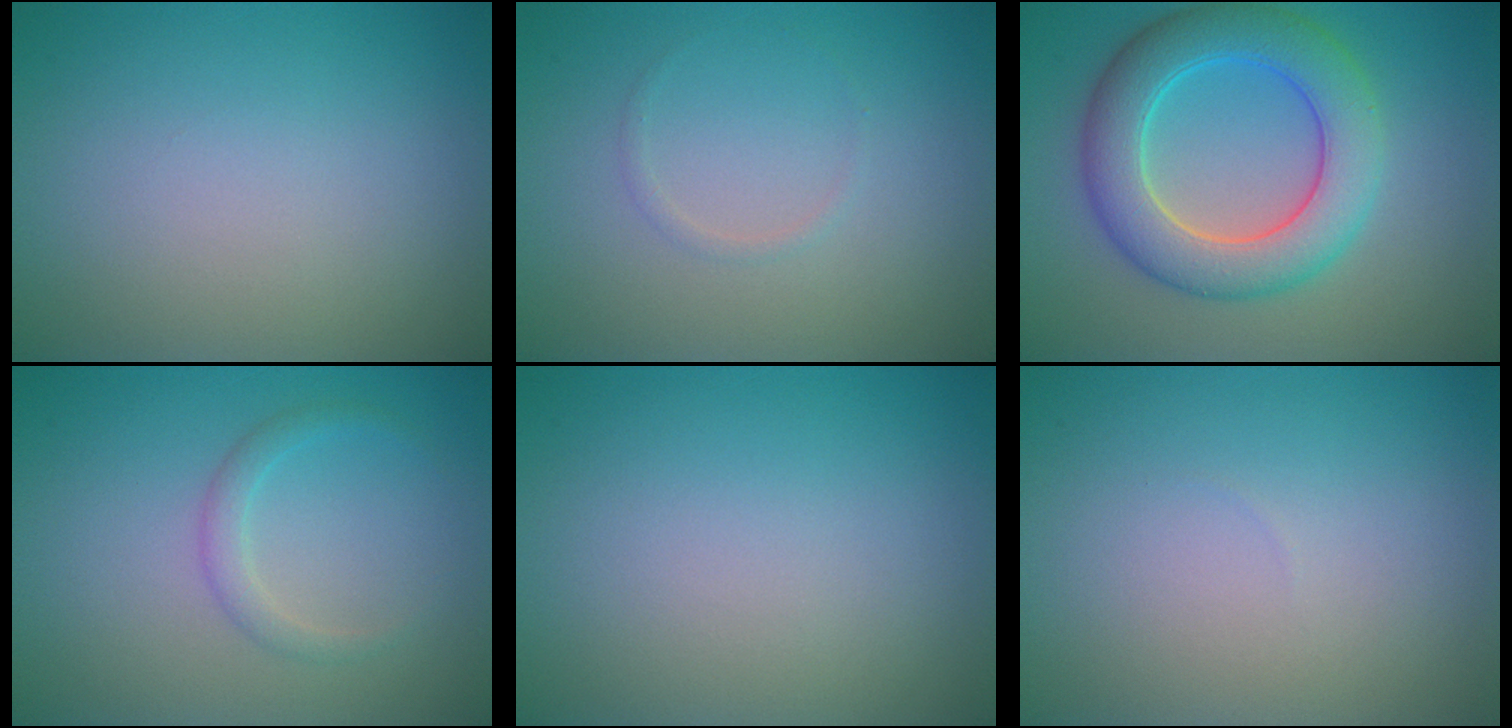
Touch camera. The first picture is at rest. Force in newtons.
{"total": 0.6, "press": 0.6, "slide": 0.0}
{"total": 7.3, "press": 7.3, "slide": 0.2}
{"total": 1.5, "press": 1.5, "slide": 0.0}
{"total": 0.0}
{"total": 0.0}